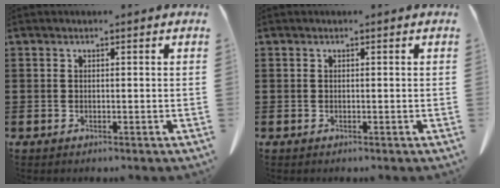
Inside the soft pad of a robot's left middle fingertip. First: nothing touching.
{"total": 0.0}